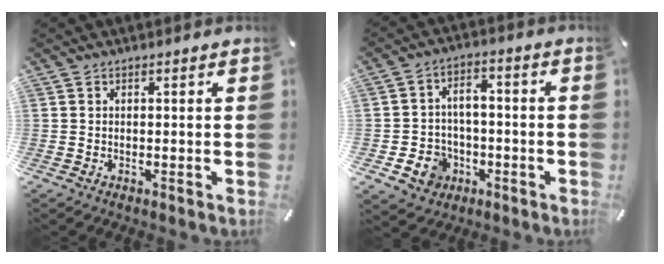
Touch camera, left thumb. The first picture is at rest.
{"total": 8.4, "force": [-2.8, 7.3, 3.0], "torque": [-0.065, 0.023, -0.049]}